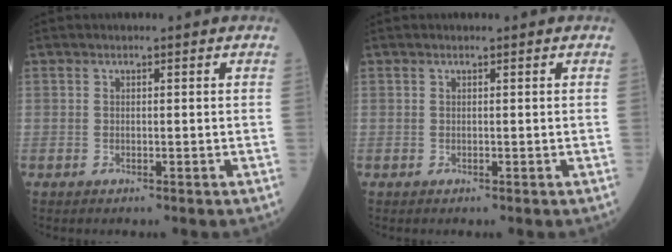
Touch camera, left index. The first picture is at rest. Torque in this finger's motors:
{"motor_torque": [0.21, 0.06, -0.04, -0.01]}